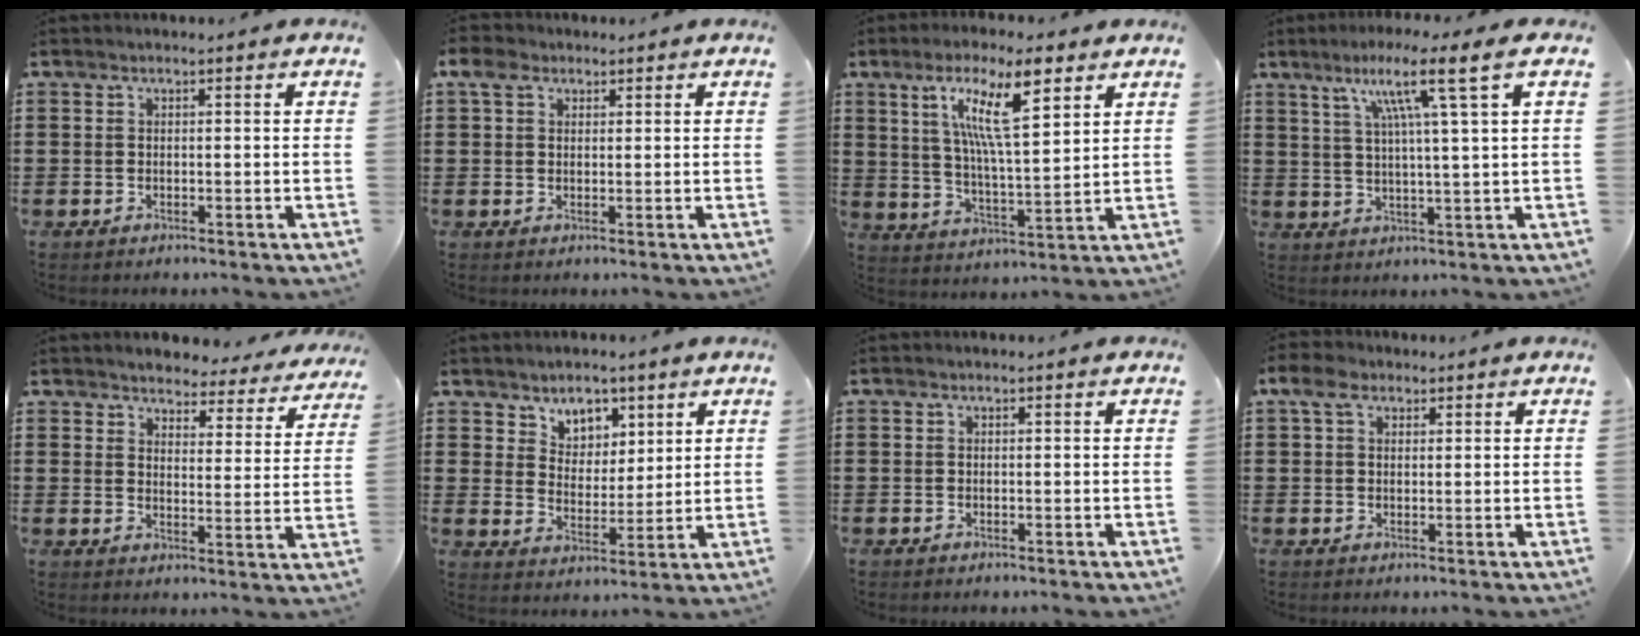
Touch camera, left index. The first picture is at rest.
{"total": 4.0, "force": [2.0, 2.9, 1.9], "torque": [-0.050, 0.015, 0.037]}
{"total": 11.4, "force": [6.3, 2.7, 9.2], "torque": [-0.177, -0.013, 0.105]}
{"total": 8.8, "force": [4.2, -0.9, 7.7], "torque": [-0.152, -0.001, 0.060]}
{"total": 3.6, "force": [3.6, 0.4, -0.1], "torque": [-0.023, -0.029, 0.059]}
{"total": 4.9, "force": [3.5, 3.4, 0.1], "torque": [-0.023, -0.009, 0.059]}
{"total": 0.0}
{"total": 4.5, "force": [2.4, 2.9, 2.6], "torque": [-0.053, 0.012, 0.042]}